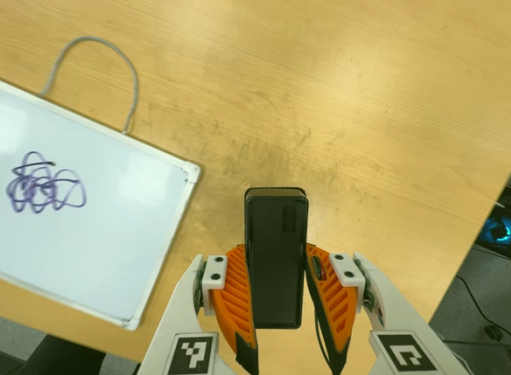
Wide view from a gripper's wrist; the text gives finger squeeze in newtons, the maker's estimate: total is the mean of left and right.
{"total": 4.6, "left": 3.1, "right": 6.2}